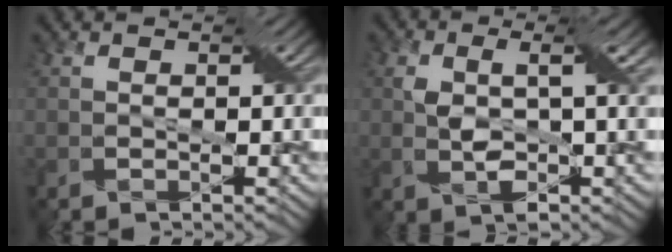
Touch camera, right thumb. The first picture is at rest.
{"total": 4.1, "force": [0.1, 1.4, 3.8], "torque": [-0.077, 0.002, 0.002]}